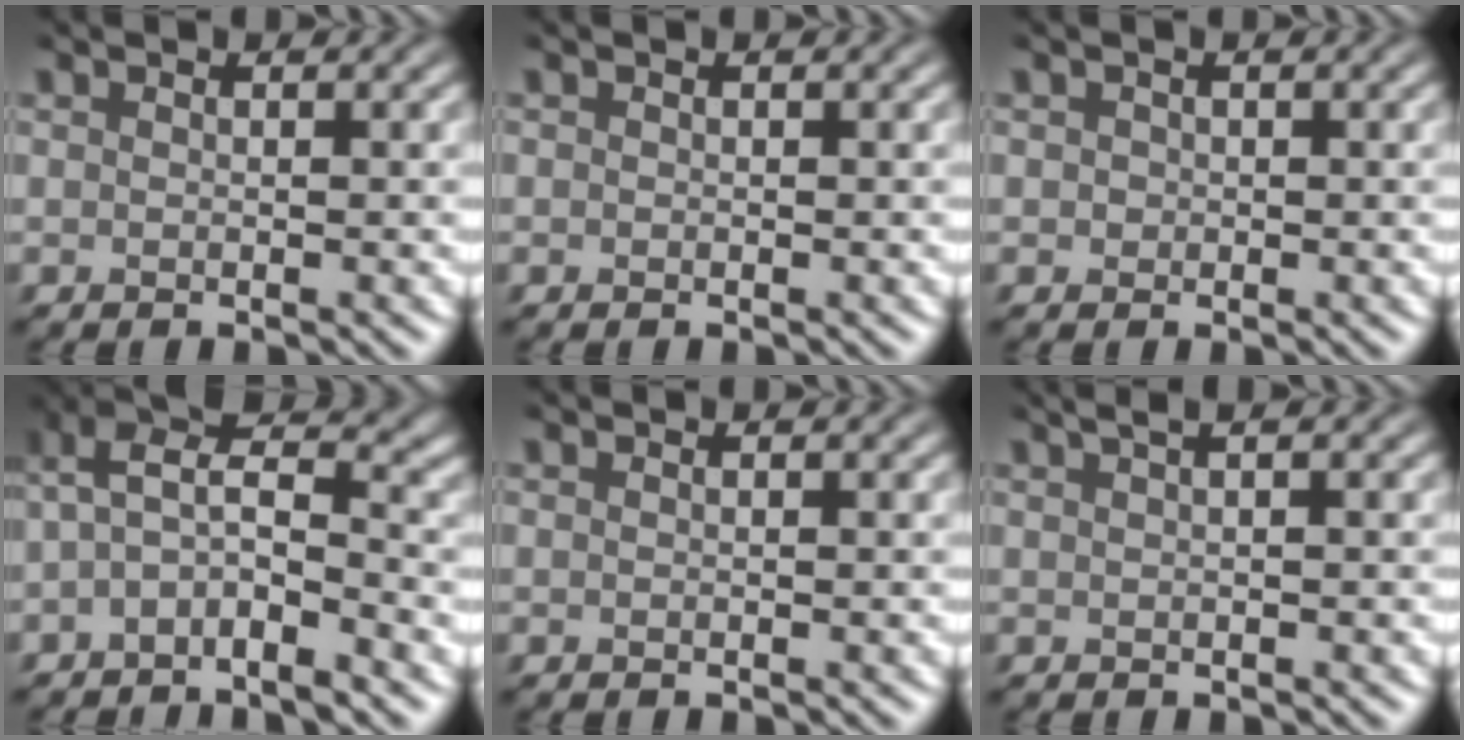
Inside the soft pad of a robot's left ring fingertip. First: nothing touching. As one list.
[{"total": 0.0}, {"total": 0.7, "force": [0.1, 0.6, 0.1], "torque": [0.002, -0.002, -0.002]}, {"total": 4.8, "force": [-1.1, 2.2, 4.1], "torque": [-0.075, 0.017, -0.030]}, {"total": 0.0}, {"total": 3.4, "force": [1.6, 1.5, 2.6], "torque": [-0.018, 0.017, 0.000]}]